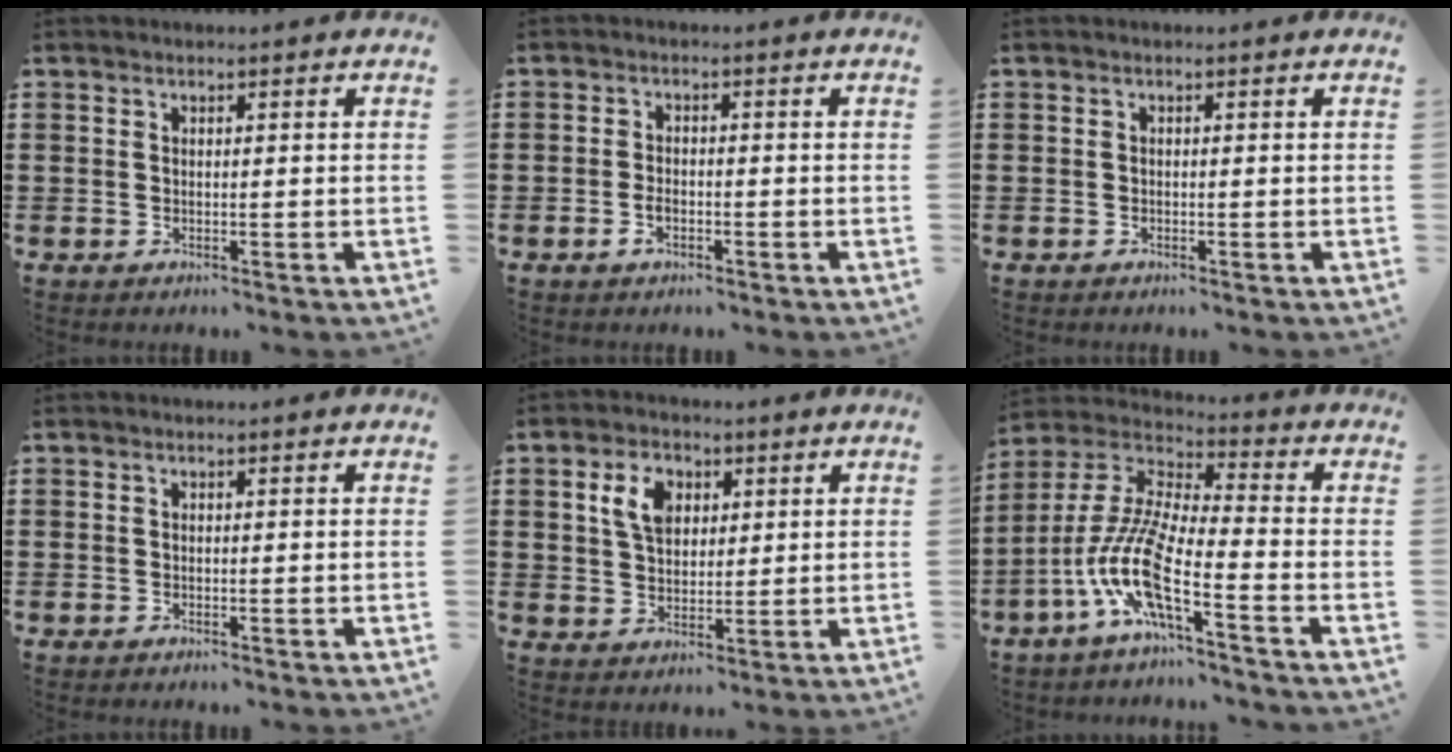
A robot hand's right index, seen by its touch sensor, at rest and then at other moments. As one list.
[{"total": 2.1, "force": [-0.9, 1.1, 1.5], "torque": [-0.038, -0.002, -0.018]}, {"total": 0.0}, {"total": 0.0}, {"total": 5.8, "force": [2.0, 4.0, 3.7], "torque": [-0.080, 0.014, 0.032]}, {"total": 11.0, "force": [-6.2, 1.1, 9.0], "torque": [-0.223, -0.029, -0.133]}]